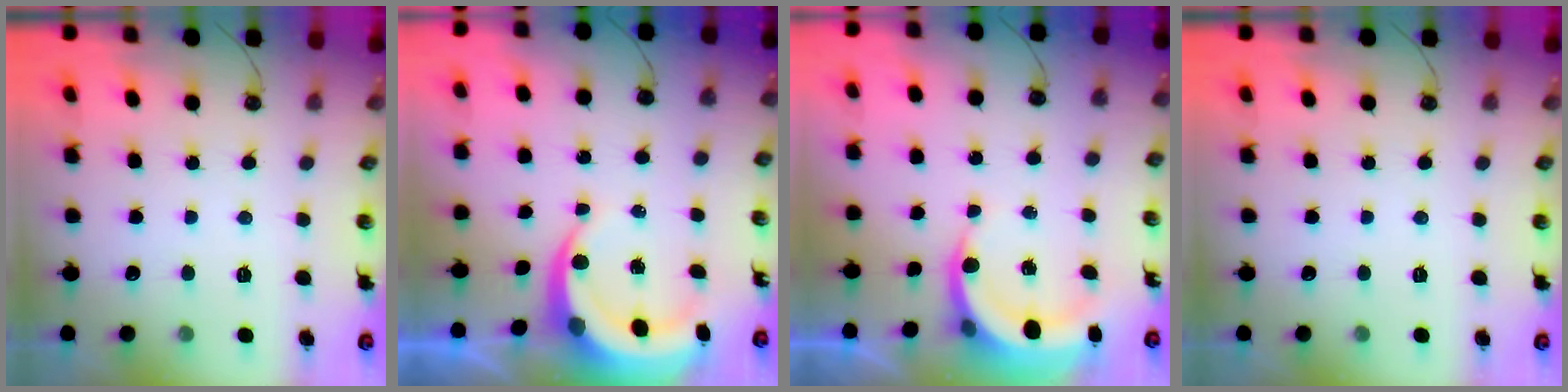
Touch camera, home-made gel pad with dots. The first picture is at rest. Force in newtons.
{"total": 7.3, "press": 7.2, "slide": 1.1}
{"total": 6.4, "press": 6.2, "slide": 1.4}
{"total": 0.0}